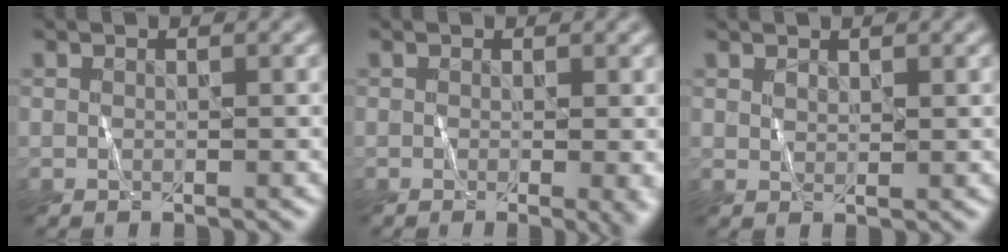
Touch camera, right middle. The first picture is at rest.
{"total": 2.9, "force": [-0.5, 0.8, 2.8], "torque": [-0.030, -0.009, -0.005]}
{"total": 0.9, "force": [0.7, 0.3, 0.4], "torque": [-0.010, -0.002, 0.016]}